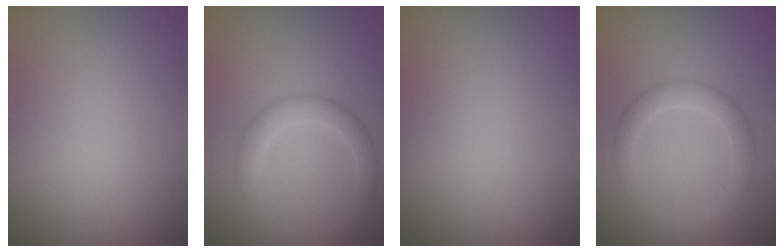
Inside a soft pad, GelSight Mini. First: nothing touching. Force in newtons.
{"total": 2.9, "press": 2.8, "slide": 0.2}
{"total": 0.0}
{"total": 2.9, "press": 2.9, "slide": 0.1}